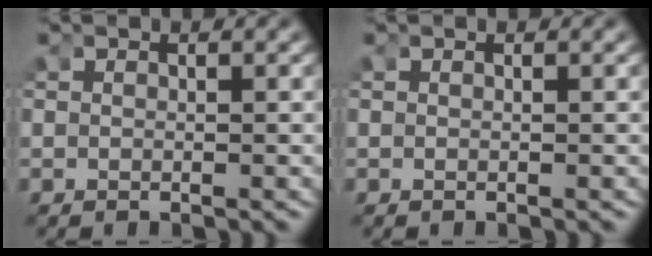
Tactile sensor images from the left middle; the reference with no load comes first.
{"total": 0.0}